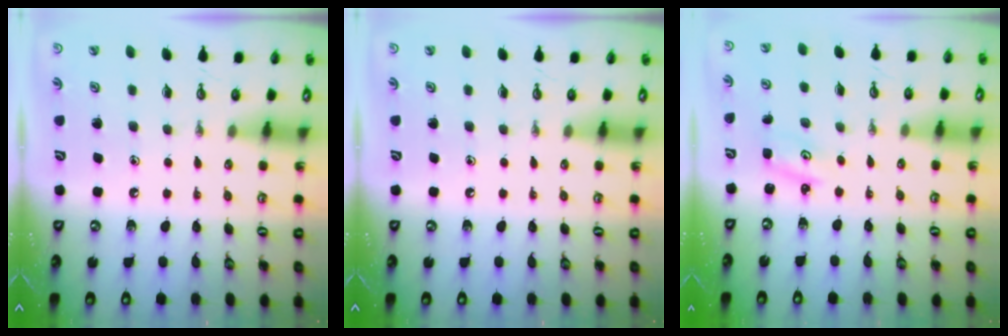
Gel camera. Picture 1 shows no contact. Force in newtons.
{"total": 0.0}
{"total": 2.2, "press": 2.2, "slide": 0.3}